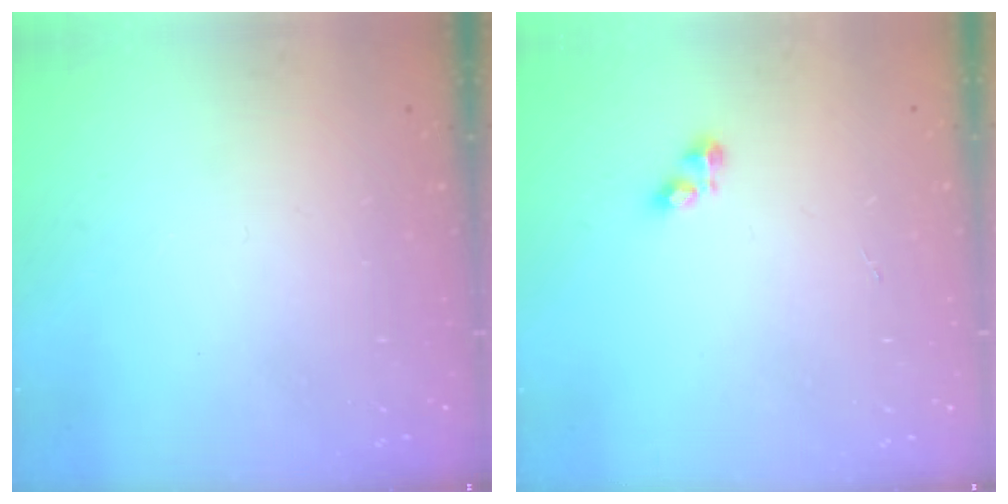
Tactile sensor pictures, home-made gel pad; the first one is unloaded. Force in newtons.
{"total": 2.1, "press": 2.0, "slide": 0.3}